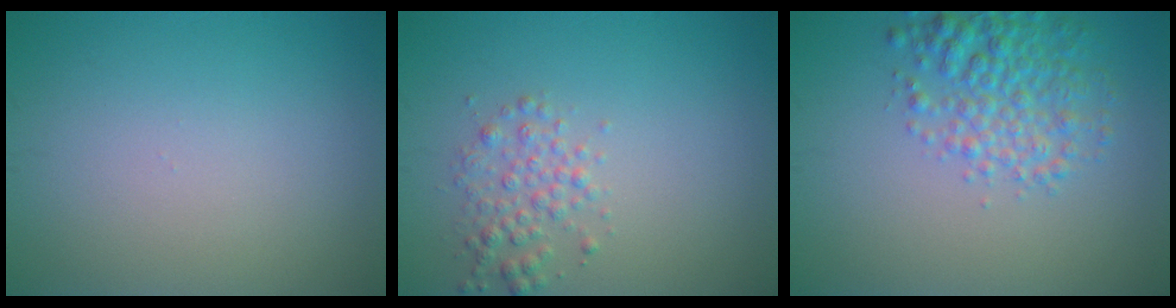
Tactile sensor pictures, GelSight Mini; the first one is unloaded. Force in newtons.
{"total": 2.2, "press": 2.2, "slide": 0.0}
{"total": 4.4, "press": 4.4, "slide": 0.2}